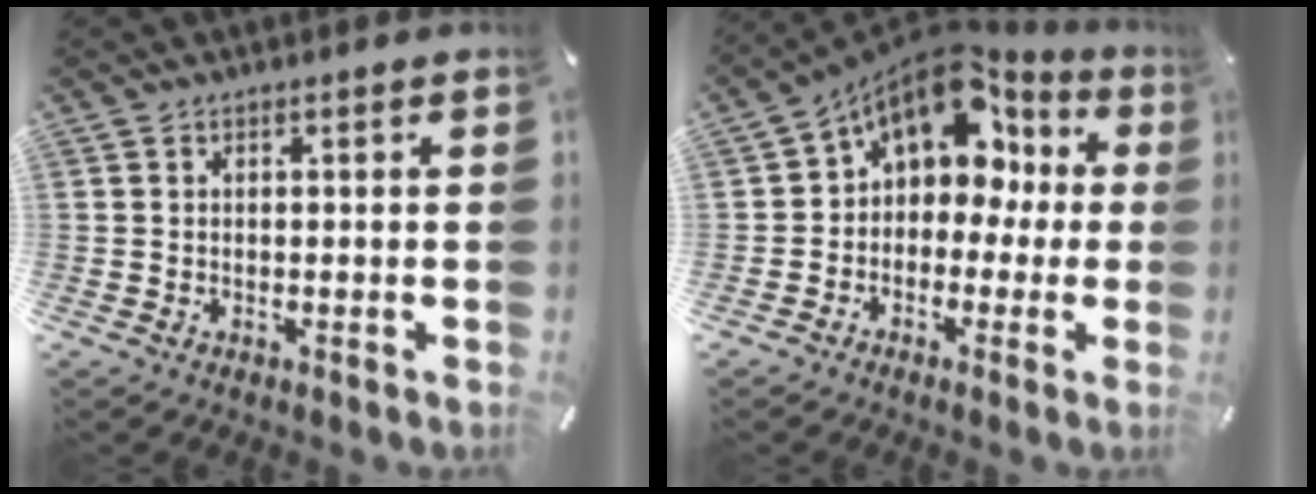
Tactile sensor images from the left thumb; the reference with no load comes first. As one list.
[{"total": 13.3, "force": [6.4, 8.9, 7.5], "torque": [-0.128, -0.036, 0.116]}]